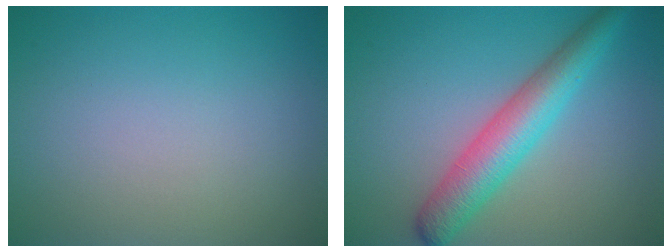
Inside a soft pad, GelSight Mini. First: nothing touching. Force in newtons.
{"total": 5.4, "press": 5.4, "slide": 0.1}